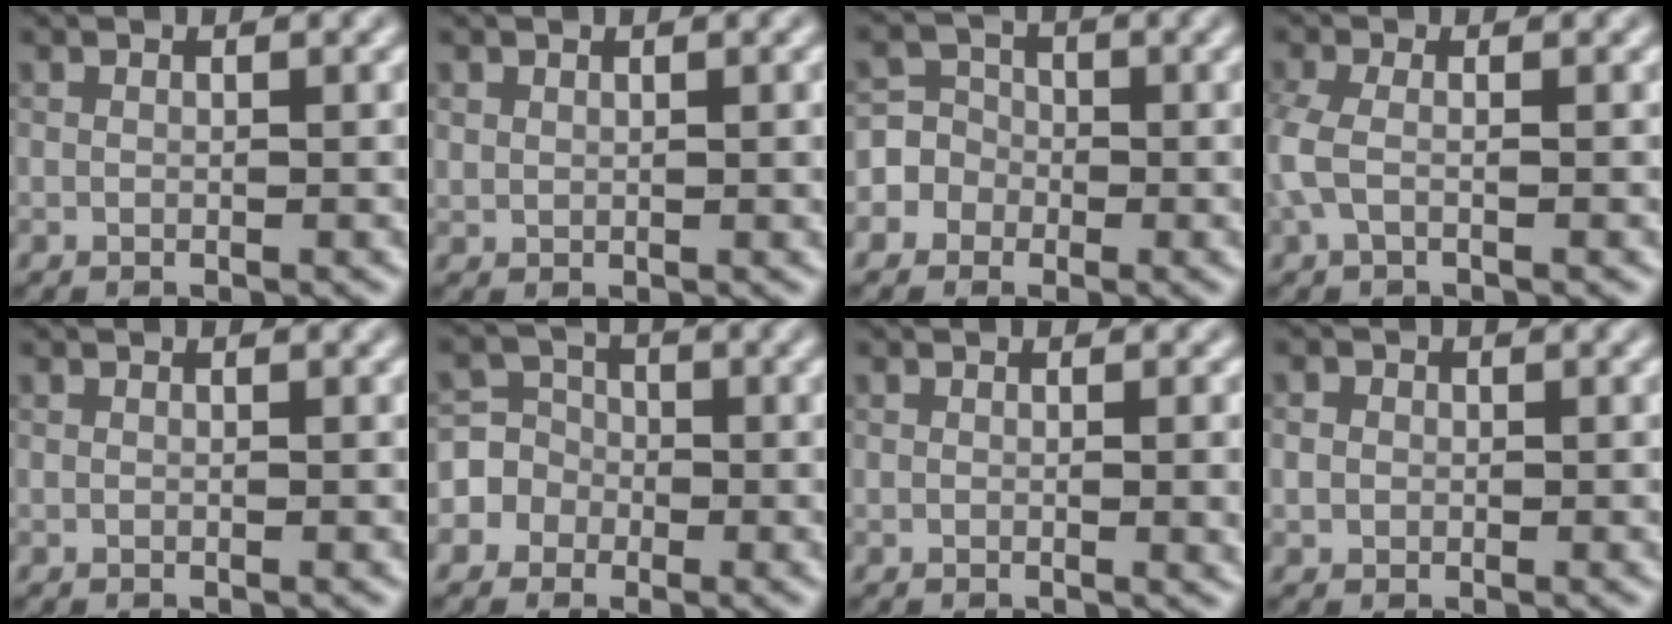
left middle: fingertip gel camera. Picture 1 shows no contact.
{"total": 0.7, "force": [0.4, 0.2, 0.5], "torque": [-0.010, 0.001, 0.021]}
{"total": 4.0, "force": [-2.2, 3.4, -0.2], "torque": [0.022, 0.015, -0.050]}
{"total": 2.1, "force": [-1.1, 0.5, 1.8], "torque": [-0.067, 0.005, -0.015]}
{"total": 0.0}
{"total": 4.5, "force": [-2.3, 3.8, -0.3], "torque": [0.020, 0.018, -0.050]}
{"total": 2.3, "force": [0.1, 0.9, 2.1], "torque": [-0.014, 0.006, 0.008]}
{"total": 0.7, "force": [-0.4, 0.6, -0.1], "torque": [-0.007, 0.006, 0.007]}